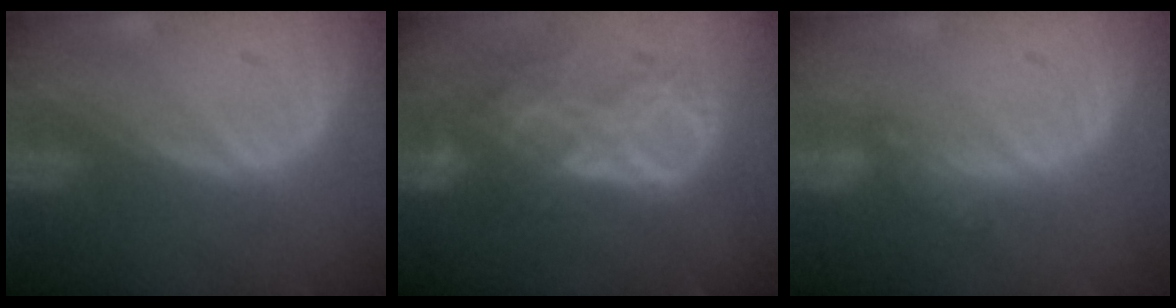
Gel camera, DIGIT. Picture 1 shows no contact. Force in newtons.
{"total": 9.6, "press": 8.2, "slide": 5.0}
{"total": 4.4, "press": 4.1, "slide": 1.6}